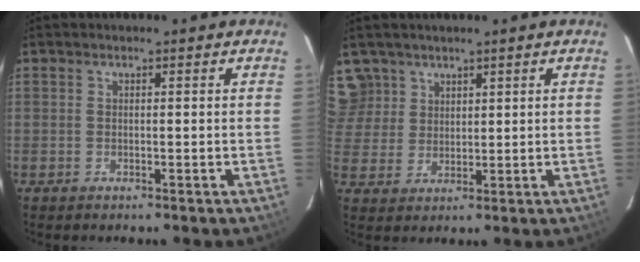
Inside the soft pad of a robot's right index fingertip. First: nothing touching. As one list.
[{"total": 7.5, "force": [5.0, 5.6, 0.8], "torque": [-0.016, 0.026, 0.108]}]